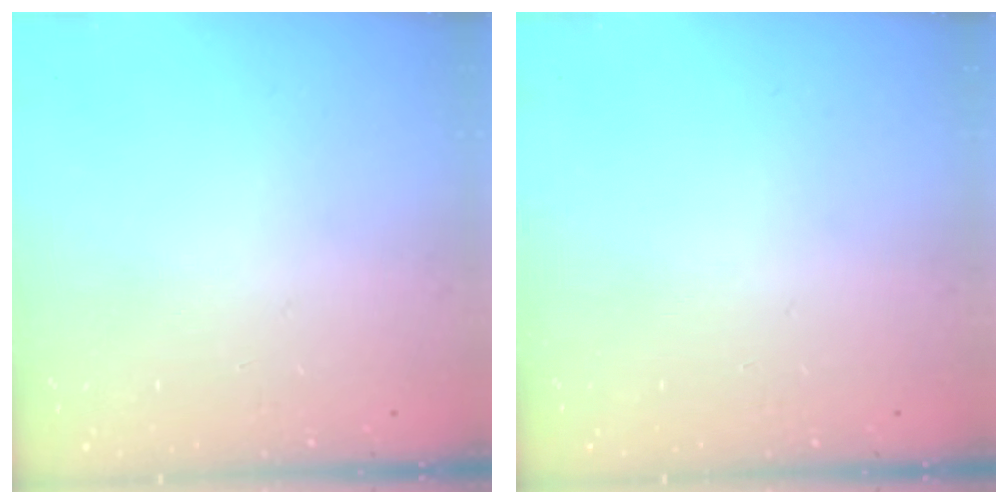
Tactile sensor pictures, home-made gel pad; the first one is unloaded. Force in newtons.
{"total": 0.0}